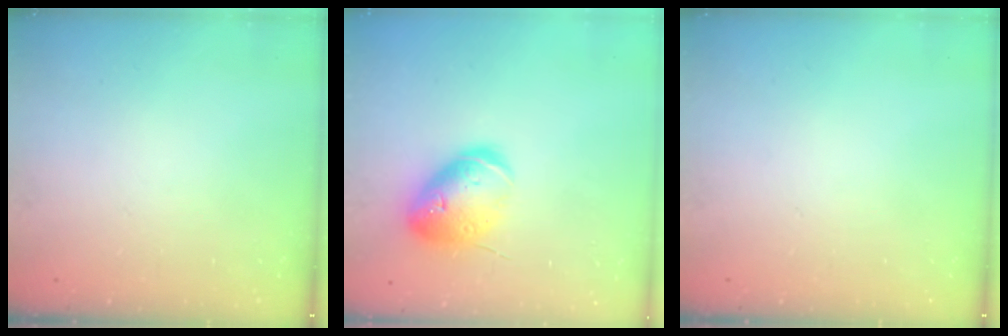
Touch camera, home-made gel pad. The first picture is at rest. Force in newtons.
{"total": 15.5, "press": 15.3, "slide": 2.4}
{"total": 0.0}